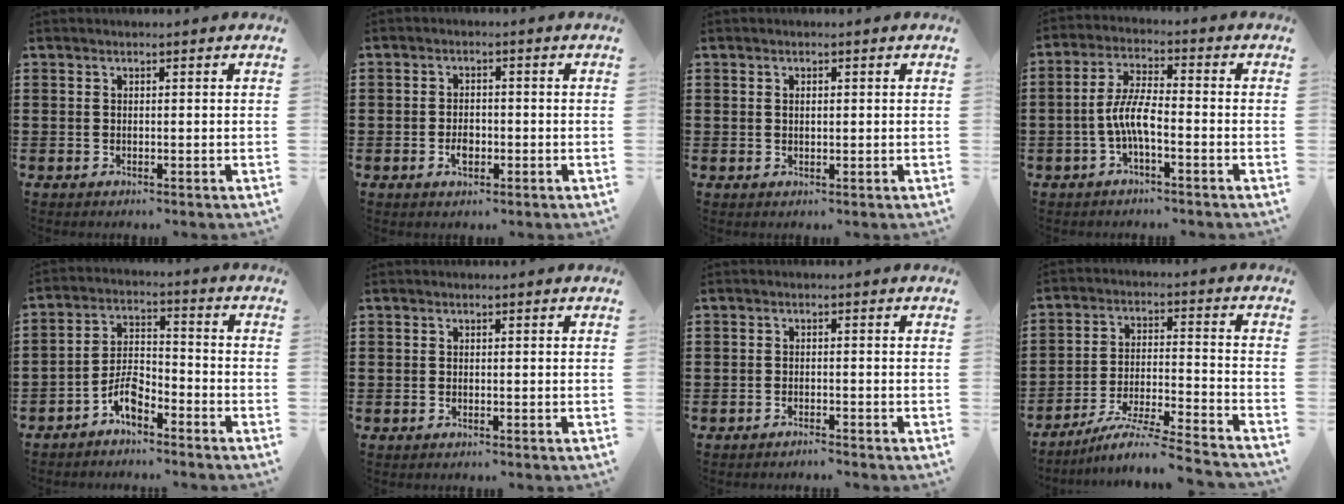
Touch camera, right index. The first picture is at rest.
{"total": 2.6, "force": [-0.9, 1.5, 2.0], "torque": [-0.038, 0.002, -0.016]}
{"total": 0.9, "force": [0.2, 0.4, 0.8], "torque": [-0.017, 0.002, 0.003]}
{"total": 6.1, "force": [-2.0, 1.6, 5.6], "torque": [-0.131, -0.007, -0.045]}
{"total": 5.2, "force": [-3.8, 2.1, 3.0], "torque": [-0.066, 0.010, -0.074]}
{"total": 0.0}
{"total": 1.1, "force": [-1.1, 0.0, 0.1], "torque": [-0.004, 0.002, -0.022]}
{"total": 7.4, "force": [-6.5, -0.4, 3.3], "torque": [-0.068, -0.012, -0.131]}